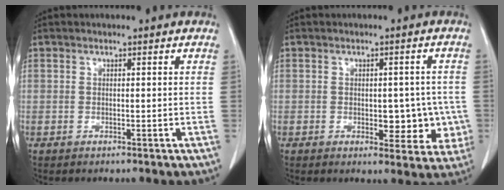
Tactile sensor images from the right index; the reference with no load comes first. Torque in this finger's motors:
{"motor_torque": [0.23, 0.09, 0.15, 0.06]}